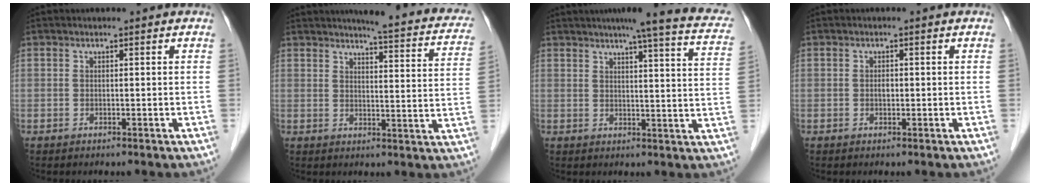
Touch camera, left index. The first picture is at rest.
{"total": 15.8, "force": [13.8, 2.2, 7.4], "torque": [-0.076, -0.030, 0.140]}
{"total": 16.9, "force": [13.8, 1.2, 9.8], "torque": [-0.122, -0.008, 0.146]}
{"total": 1.2, "force": [-0.2, 0.7, 0.9], "torque": [-0.016, 0.003, -0.003]}